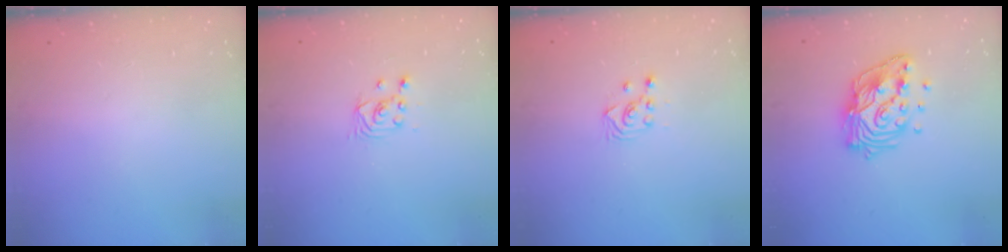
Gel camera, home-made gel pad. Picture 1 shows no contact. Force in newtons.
{"total": 2.2, "press": 2.2, "slide": 0.3}
{"total": 2.6, "press": 2.6, "slide": 0.3}
{"total": 15.9, "press": 15.8, "slide": 1.8}